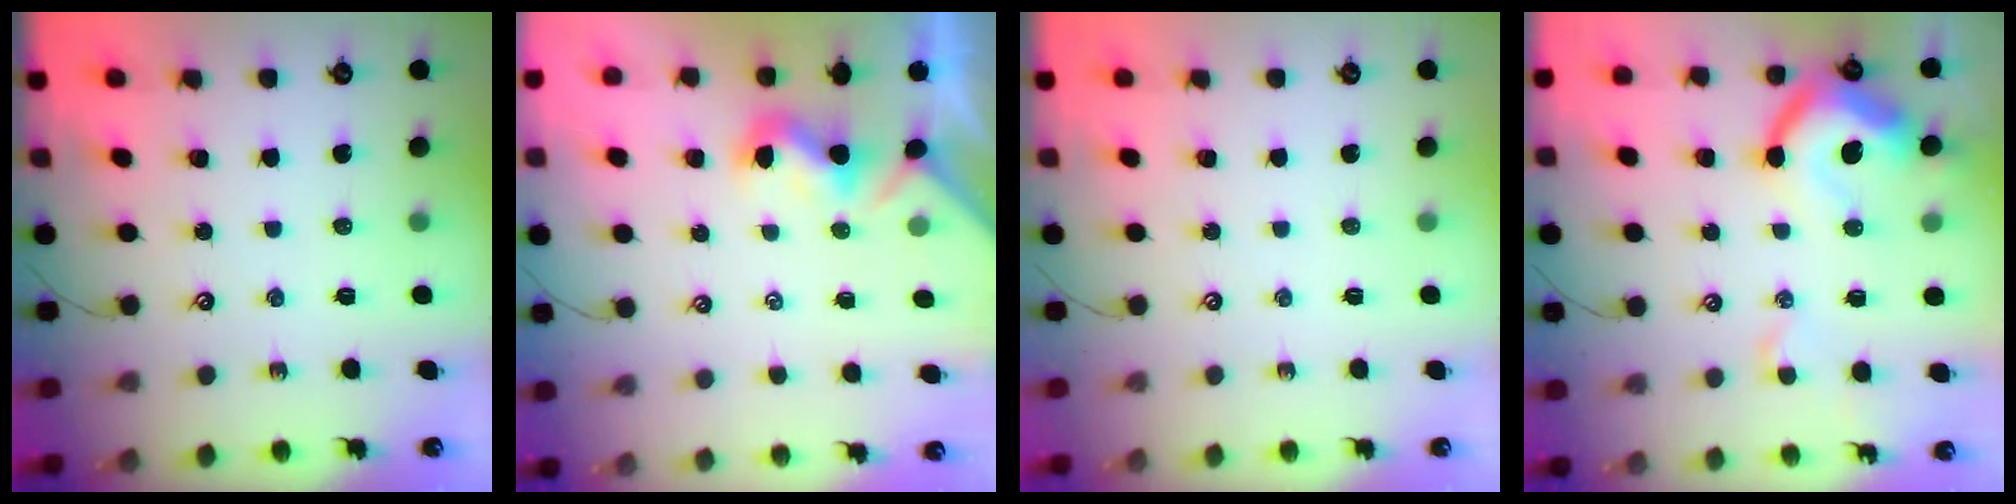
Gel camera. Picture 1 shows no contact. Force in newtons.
{"total": 1.5, "press": 1.4, "slide": 0.5}
{"total": 0.0}
{"total": 14.2, "press": 14.1, "slide": 2.1}